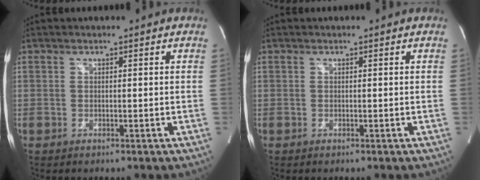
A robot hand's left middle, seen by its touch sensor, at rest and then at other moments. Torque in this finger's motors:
{"motor_torque": [-0.05, -0.01, 0.04, 0.00]}